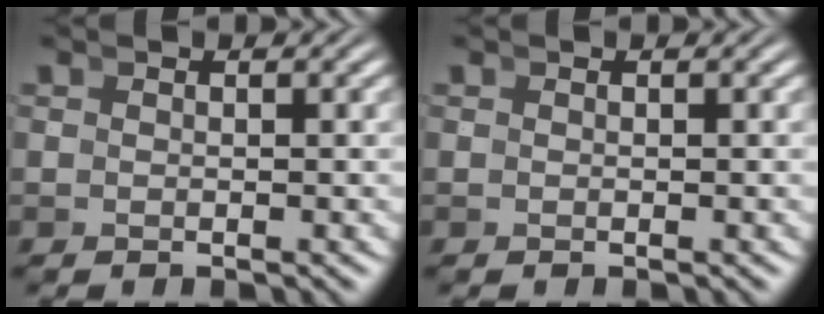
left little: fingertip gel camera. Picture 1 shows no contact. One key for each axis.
{"total": 0.0}